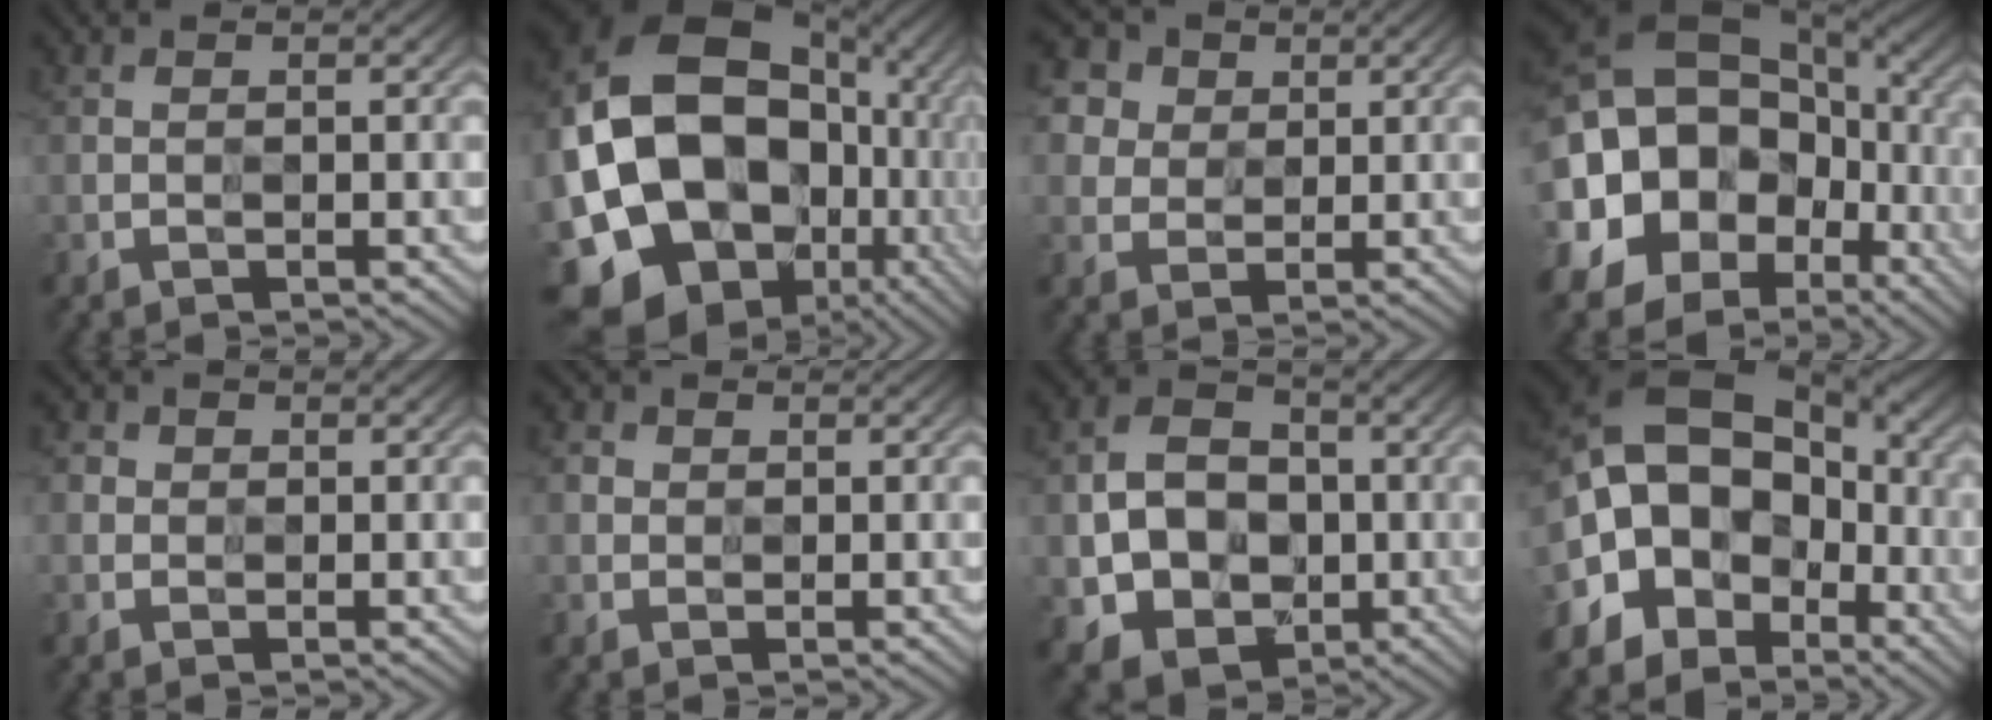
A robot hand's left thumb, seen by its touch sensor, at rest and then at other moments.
{"total": 22.9, "force": [-2.8, 19.3, 12.0], "torque": [-0.284, -0.025, -0.065]}
{"total": 9.3, "force": [5.7, 6.5, 3.3], "torque": [-0.132, 0.016, 0.103]}
{"total": 18.6, "force": [-2.1, 15.3, 10.4], "torque": [-0.214, 0.023, -0.056]}
{"total": 2.6, "force": [0.6, 2.4, 0.4], "torque": [-0.016, -0.002, 0.008]}
{"total": 2.7, "force": [0.8, 2.5, 0.6], "torque": [-0.022, 0.000, 0.013]}
{"total": 8.4, "force": [-0.9, 7.2, 4.2], "torque": [-0.090, -0.001, -0.022]}
{"total": 16.8, "force": [-2.1, 13.7, 9.4], "torque": [-0.176, 0.011, -0.051]}